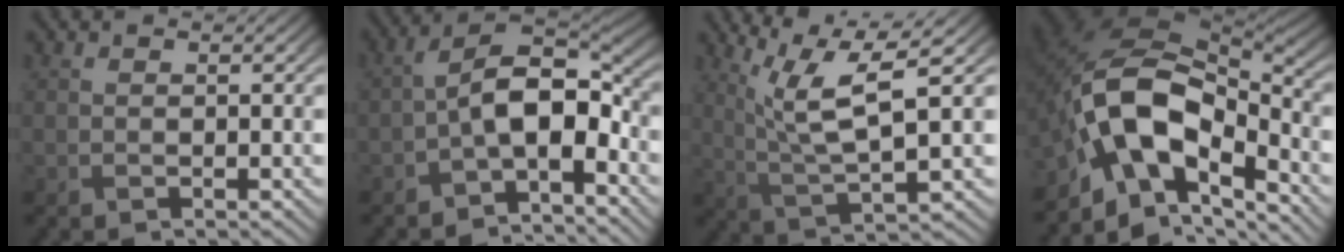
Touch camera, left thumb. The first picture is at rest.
{"total": 8.2, "force": [-2.7, 4.0, 6.6], "torque": [-0.110, 0.009, -0.063]}
{"total": 9.1, "force": [3.9, 1.9, 8.0], "torque": [-0.164, 0.012, 0.081]}
{"total": 14.6, "force": [-5.0, 8.1, 11.0], "torque": [-0.208, -0.016, -0.106]}